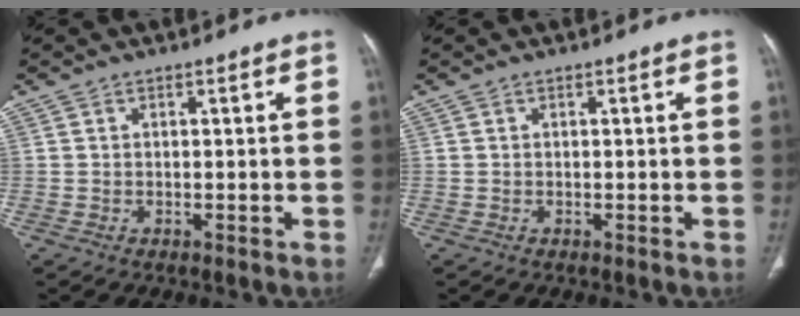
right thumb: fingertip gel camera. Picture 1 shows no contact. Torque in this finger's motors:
{"motor_torque": [0.11, 0.10, 0.06, -0.06, 0.01]}